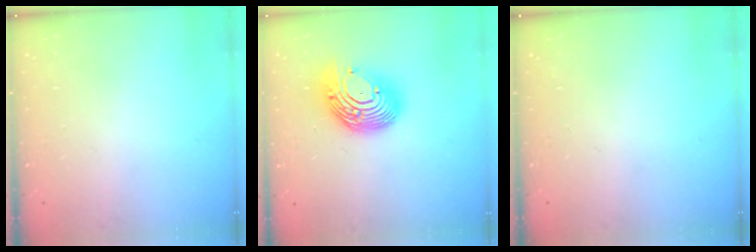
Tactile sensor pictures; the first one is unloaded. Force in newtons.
{"total": 16.1, "press": 16.0, "slide": 2.0}
{"total": 0.0}